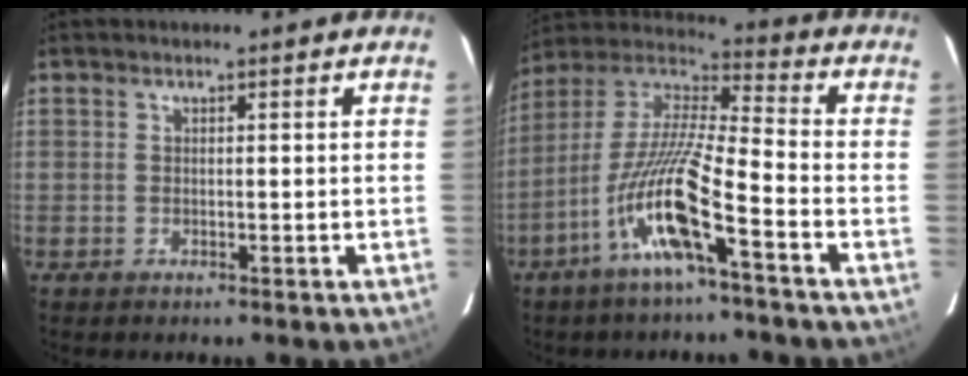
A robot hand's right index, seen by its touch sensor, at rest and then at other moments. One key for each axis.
{"total": 14.5, "fx": -6.6, "fy": 0.8, "fz": 12.9, "tx": -0.264, "ty": -0.002, "tz": -0.132}